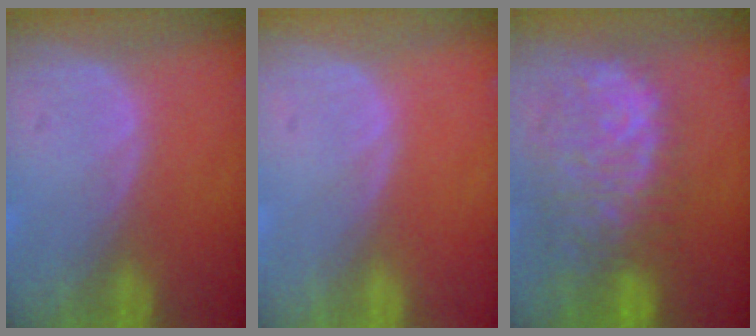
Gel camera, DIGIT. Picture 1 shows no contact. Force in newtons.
{"total": 0.0}
{"total": 11.5, "press": 9.7, "slide": 6.3}